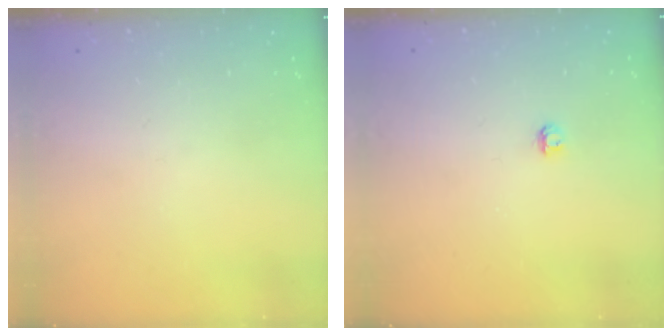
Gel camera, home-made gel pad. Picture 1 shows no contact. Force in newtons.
{"total": 2.9, "press": 2.9, "slide": 0.3}